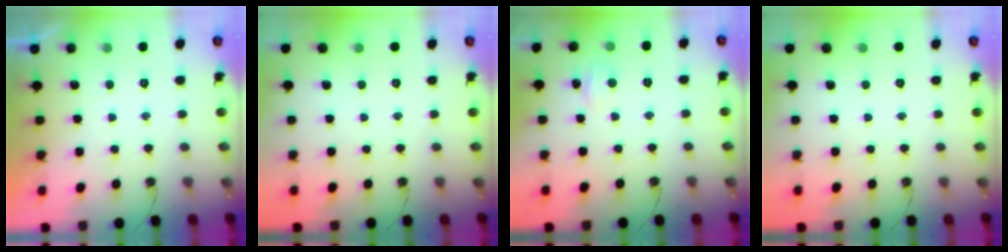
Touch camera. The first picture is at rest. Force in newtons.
{"total": 0.0}
{"total": 6.8, "press": 6.7, "slide": 0.9}
{"total": 0.0}